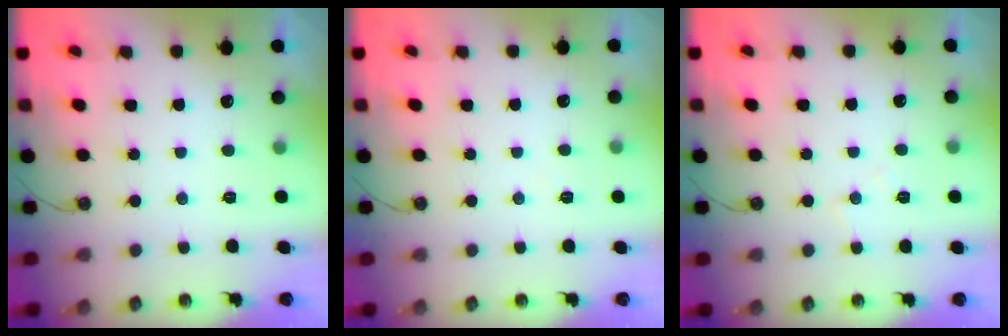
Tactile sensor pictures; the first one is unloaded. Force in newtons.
{"total": 3.0, "press": 2.9, "slide": 0.6}
{"total": 7.1, "press": 7.0, "slide": 0.9}